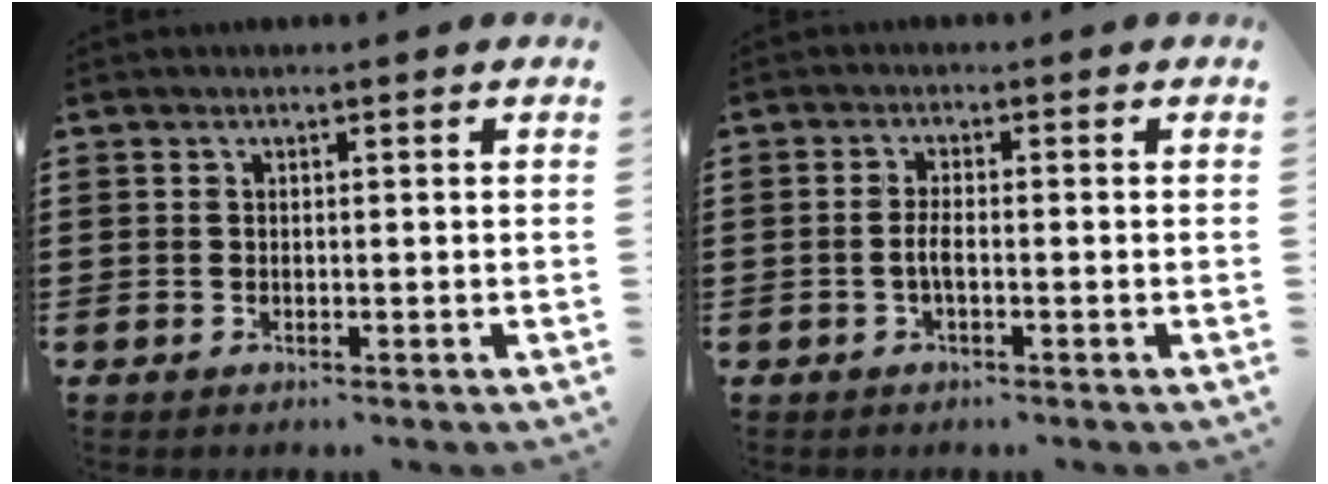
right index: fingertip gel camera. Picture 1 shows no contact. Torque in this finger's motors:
{"motor_torque": [2.14, 0.00, 0.09, 0.02]}